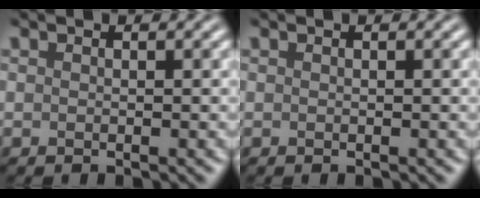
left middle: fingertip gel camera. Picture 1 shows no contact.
{"total": 0.0}